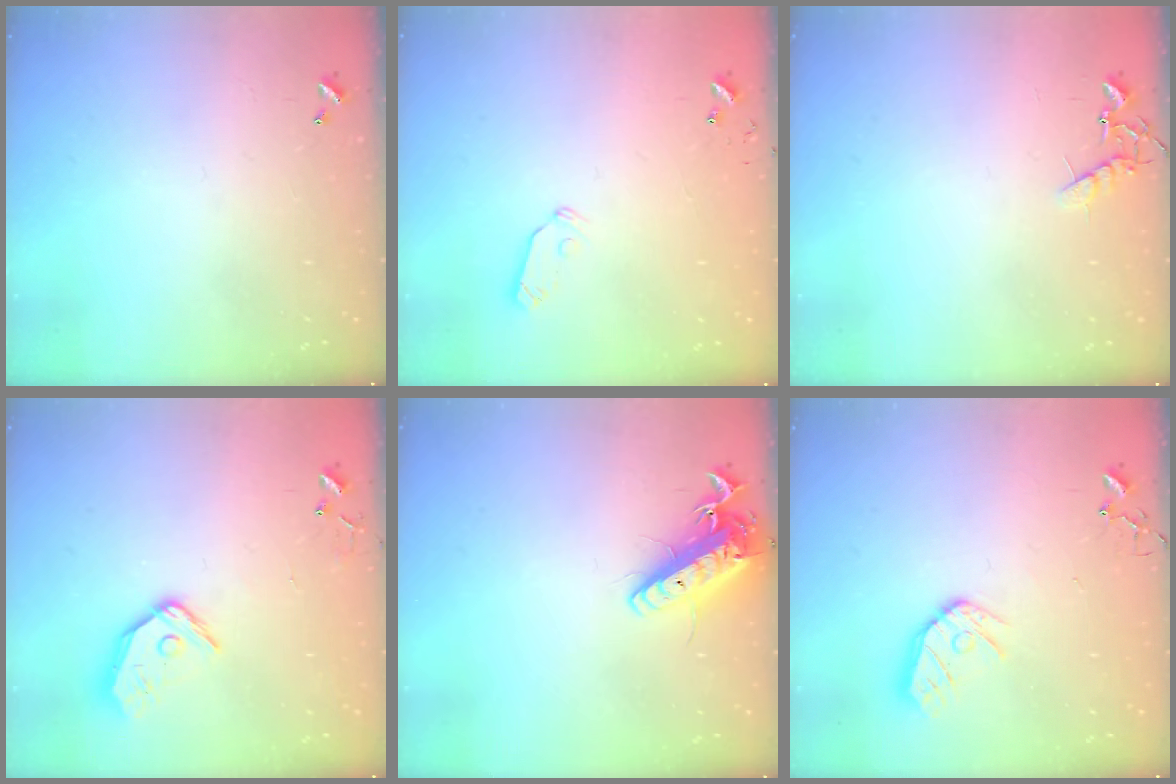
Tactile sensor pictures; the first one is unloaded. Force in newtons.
{"total": 5.3, "press": 5.3, "slide": 0.1}
{"total": 6.8, "press": 6.8, "slide": 0.3}
{"total": 12.4, "press": 12.2, "slide": 2.1}
{"total": 15.0, "press": 14.7, "slide": 2.8}
{"total": 10.8, "press": 10.8, "slide": 0.9}